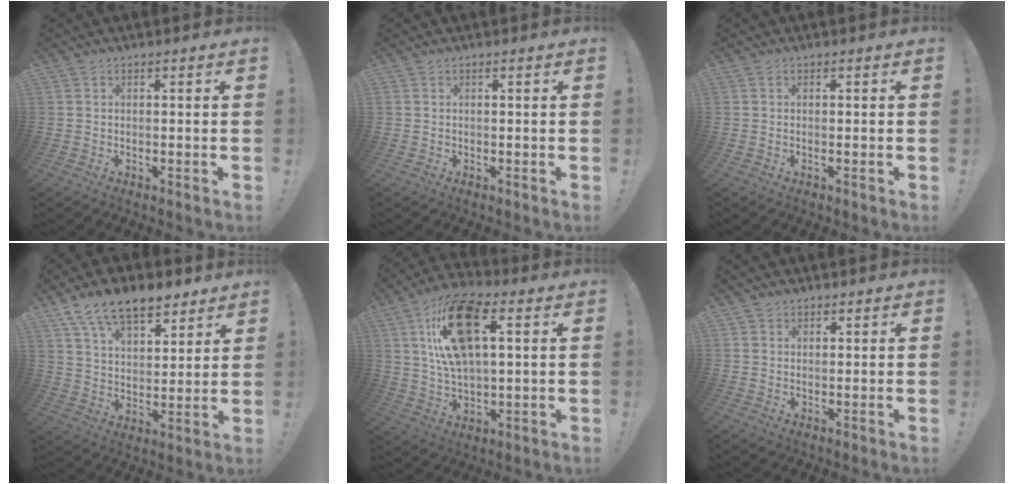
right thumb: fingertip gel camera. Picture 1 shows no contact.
{"total": 0.0}
{"total": 0.0}
{"total": 13.6, "force": [9.7, 6.6, 6.9], "torque": [-0.114, -0.058, 0.178]}
{"total": 17.6, "force": [5.9, 8.7, 14.1], "torque": [-0.257, 0.001, 0.102]}
{"total": 2.9, "force": [1.7, 2.3, 0.3], "torque": [0.002, -0.009, 0.029]}